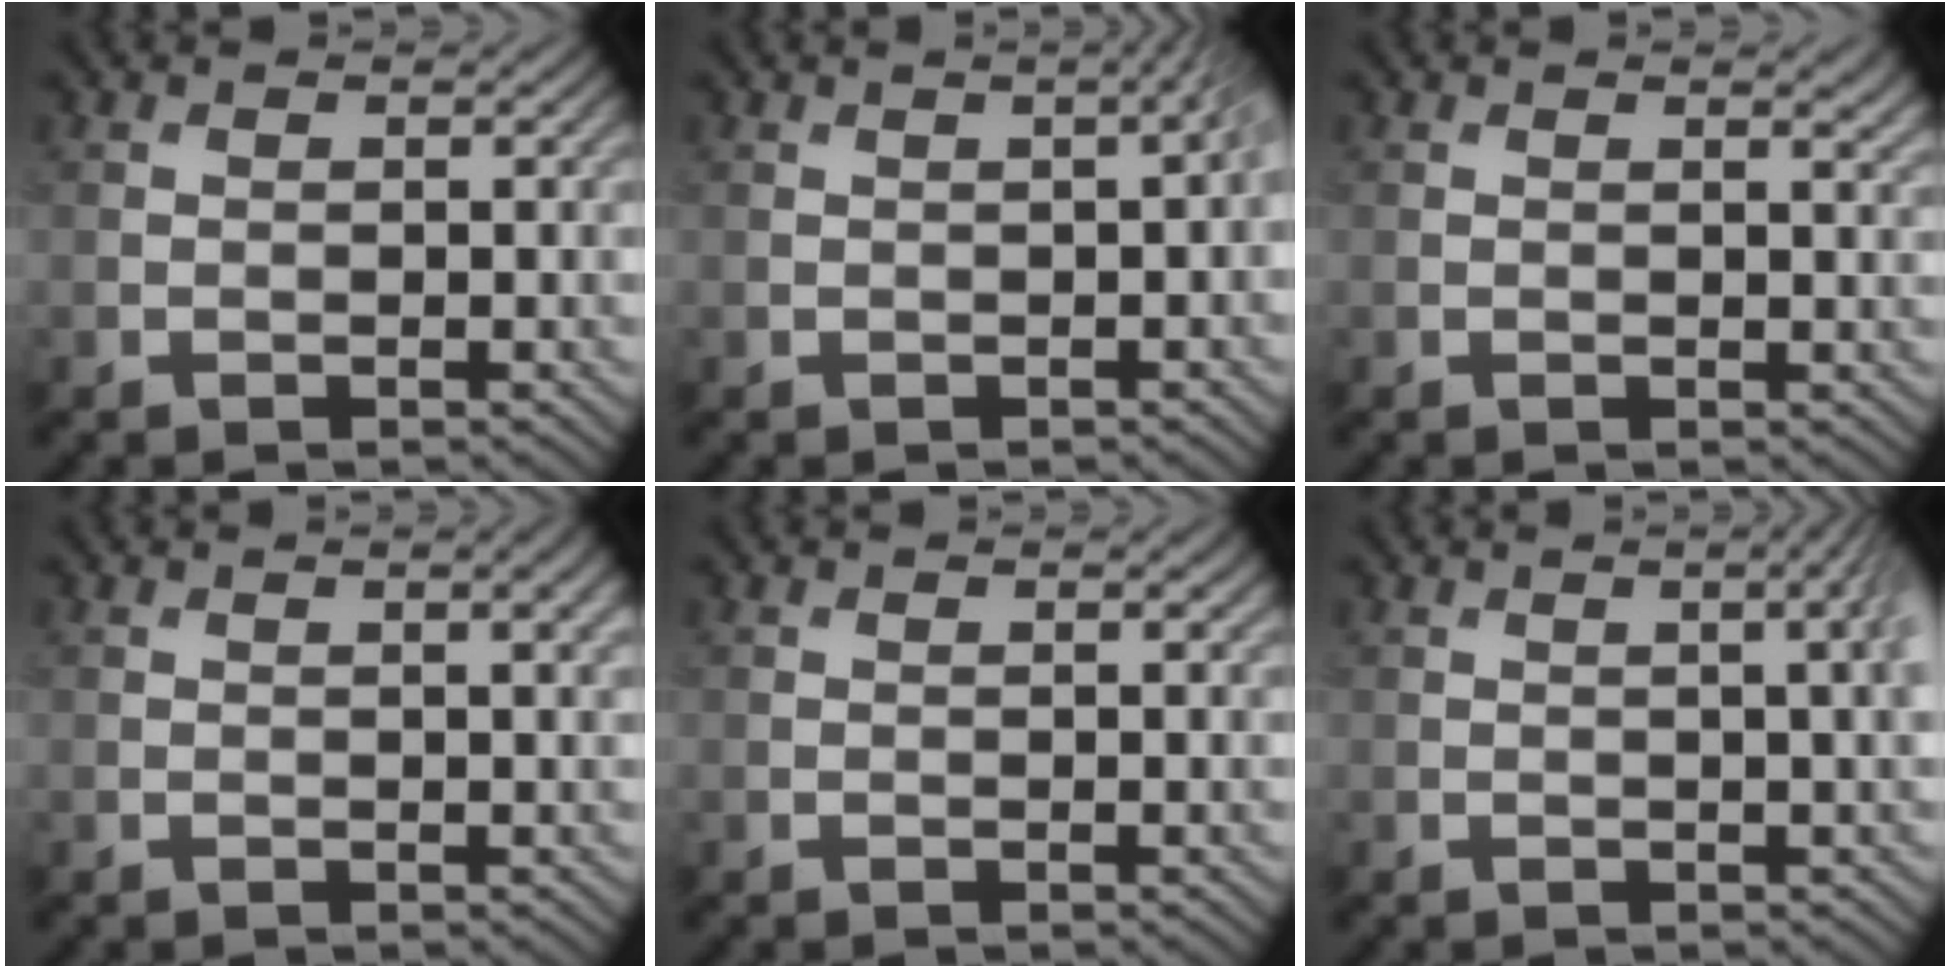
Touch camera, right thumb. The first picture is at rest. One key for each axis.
{"total": 2.6, "fx": 0.1, "fy": 0.7, "fz": 2.5, "tx": -0.028, "ty": 0.008, "tz": 0.006}
{"total": 1.1, "fx": 0.7, "fy": 0.2, "fz": 0.9, "tx": -0.011, "ty": -0.001, "tz": 0.010}
{"total": 1.9, "fx": 0.7, "fy": 0.3, "fz": 1.8, "tx": -0.023, "ty": 0.005, "tz": 0.010}
{"total": 0.0}
{"total": 3.7, "fx": 0.6, "fy": 0.9, "fz": 3.6, "tx": -0.040, "ty": 0.015, "tz": 0.005}